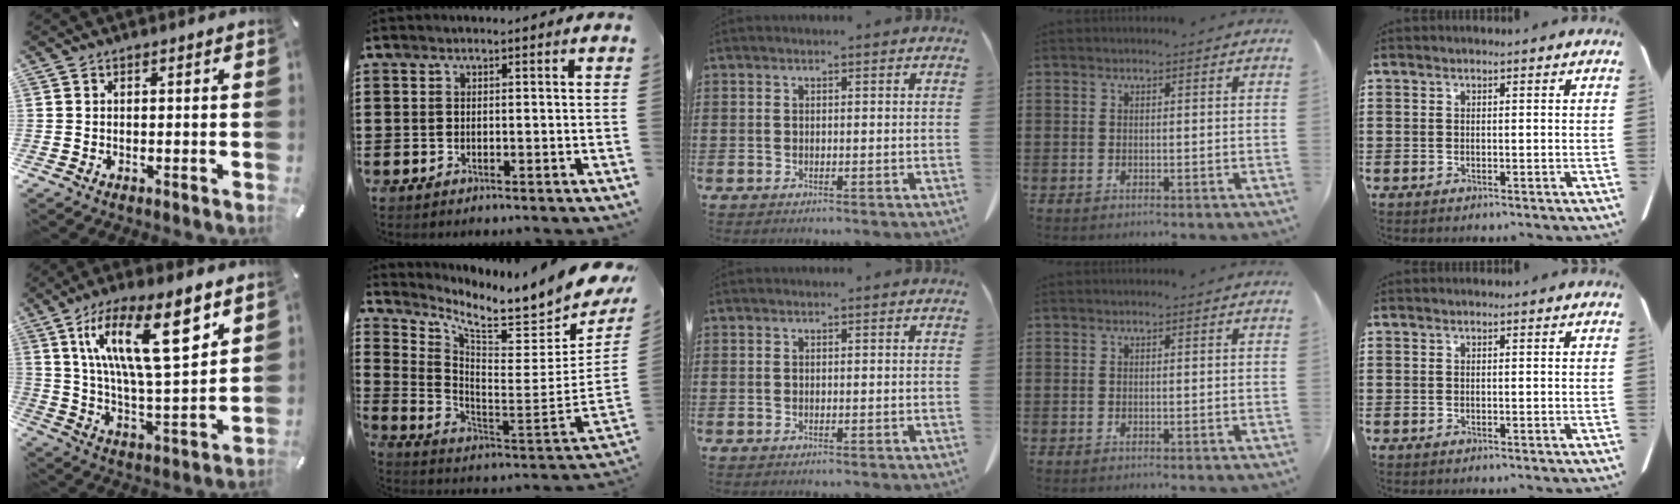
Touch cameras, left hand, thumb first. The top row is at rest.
{"thumb": {"total": 20.6, "force": [10.4, 7.0, 16.3], "torque": [-0.287, -0.035, 0.166]}, "index": {"total": 8.5, "force": [7.1, 0.9, 4.5], "torque": [-0.101, -0.077, 0.113]}}